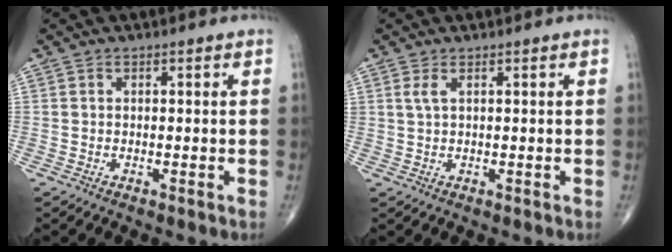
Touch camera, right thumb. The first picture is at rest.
{"total": 1.4, "force": [0.7, 0.3, 1.2], "torque": [-0.030, 0.005, 0.017]}